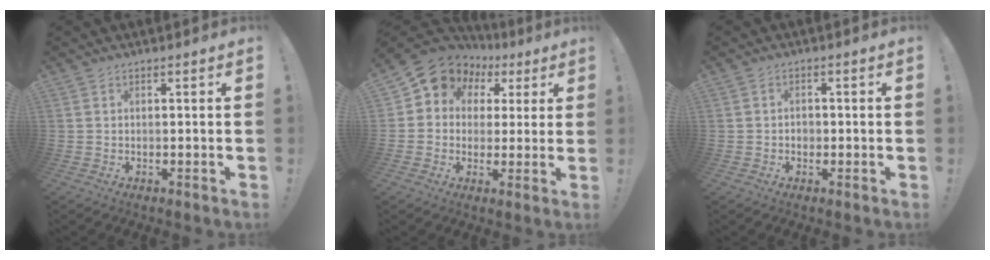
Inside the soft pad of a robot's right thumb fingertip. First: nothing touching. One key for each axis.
{"total": 9.6, "fx": 4.4, "fy": 7.7, "fz": 3.5, "tx": -0.059, "ty": -0.029, "tz": 0.082}
{"total": 1.9, "fx": -0.7, "fy": 1.4, "fz": 0.9, "tx": -0.010, "ty": 0.002, "tz": -0.015}